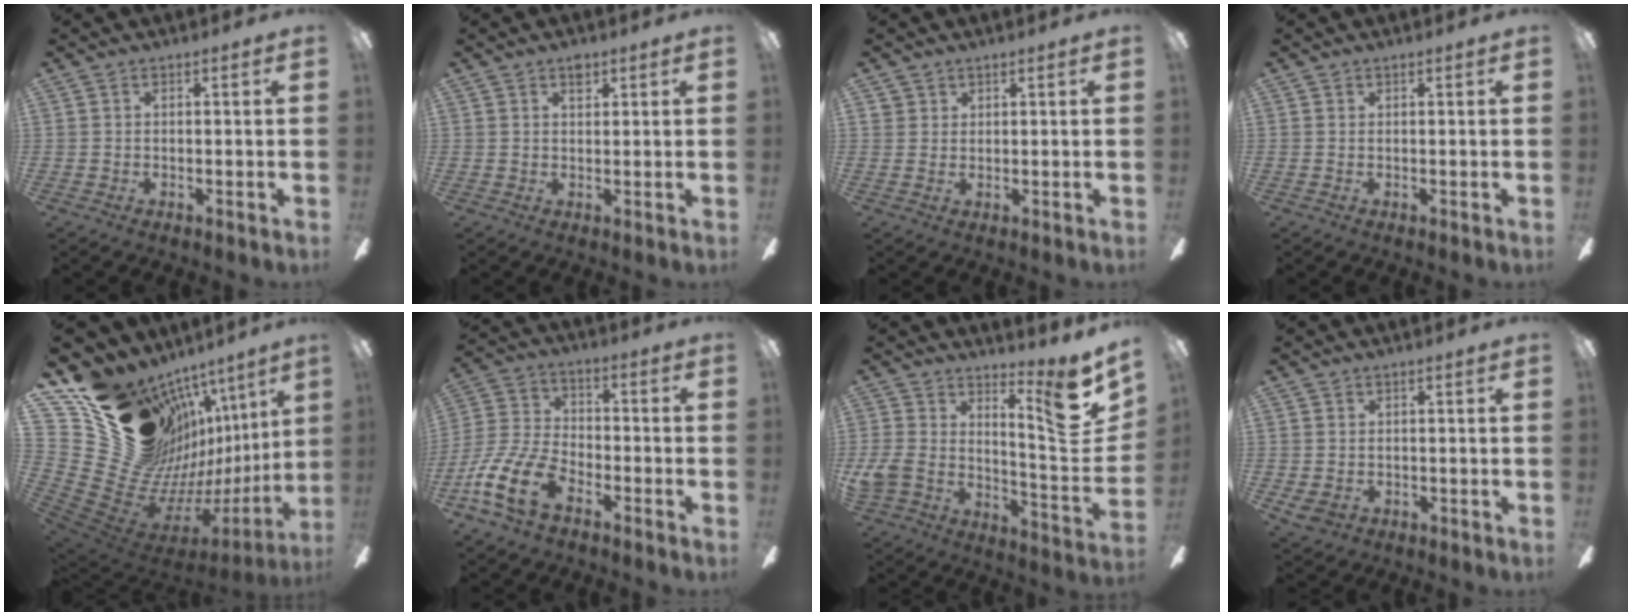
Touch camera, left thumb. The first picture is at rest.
{"total": 2.2, "force": [1.5, 1.1, 1.1], "torque": [-0.008, -0.004, 0.024]}
{"total": 1.5, "force": [1.2, 0.8, 0.2], "torque": [-0.005, 0.000, 0.024]}
{"total": 0.0}
{"total": 22.7, "force": [11.2, 15.8, 11.8], "torque": [-0.180, -0.143, 0.279]}
{"total": 14.7, "force": [-7.7, 8.1, 9.5], "torque": [-0.208, 0.034, -0.141]}
{"total": 16.7, "force": [8.5, 7.3, 12.4], "torque": [-0.158, -0.066, 0.139]}
{"total": 2.3, "force": [-0.2, 2.0, 1.1], "torque": [-0.019, -0.002, -0.005]}